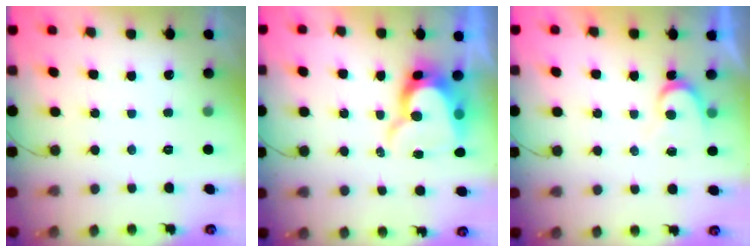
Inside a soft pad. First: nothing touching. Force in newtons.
{"total": 12.1, "press": 12.0, "slide": 1.3}
{"total": 6.9, "press": 6.9, "slide": 0.4}